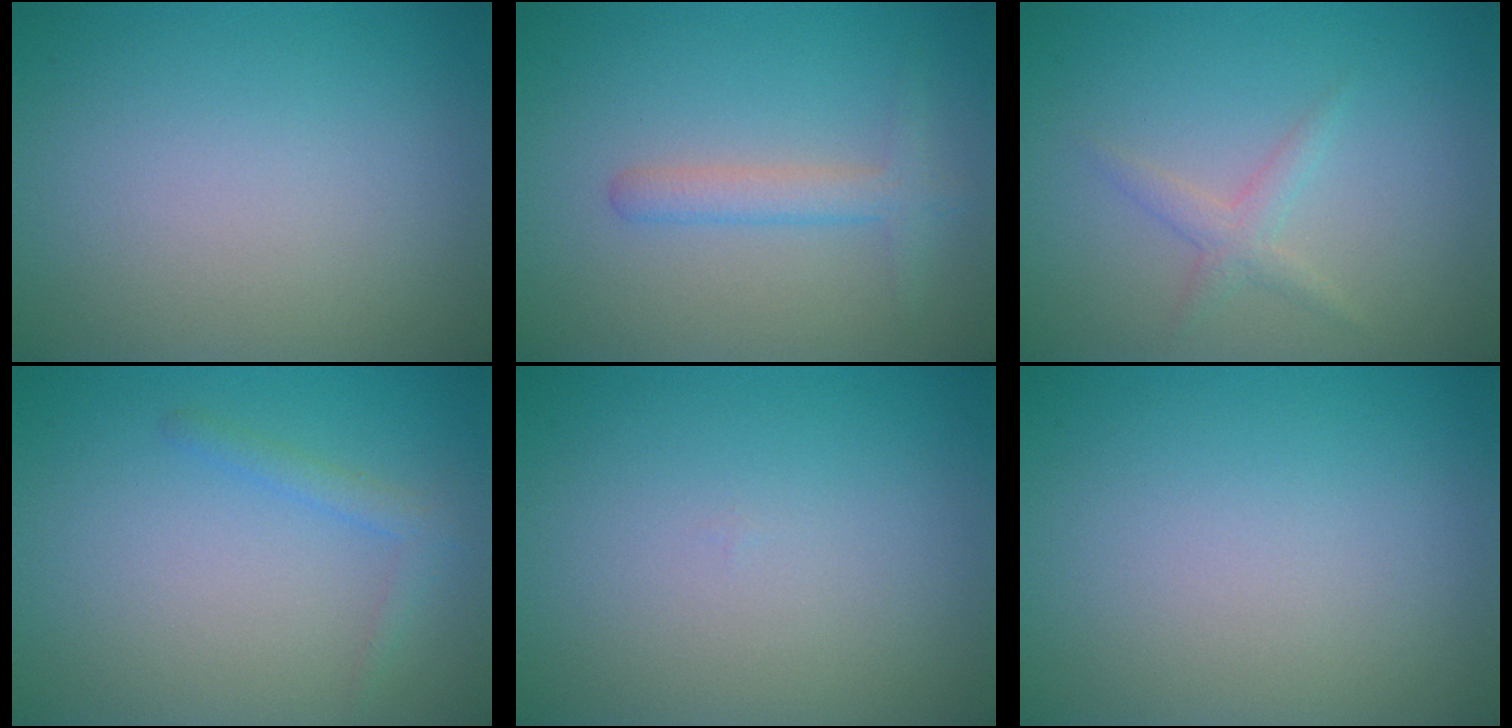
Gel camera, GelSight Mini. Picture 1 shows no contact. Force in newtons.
{"total": 2.2, "press": 2.2, "slide": 0.1}
{"total": 1.6, "press": 1.6, "slide": 0.0}
{"total": 1.4, "press": 1.4, "slide": 0.1}
{"total": 0.0}
{"total": 0.0}